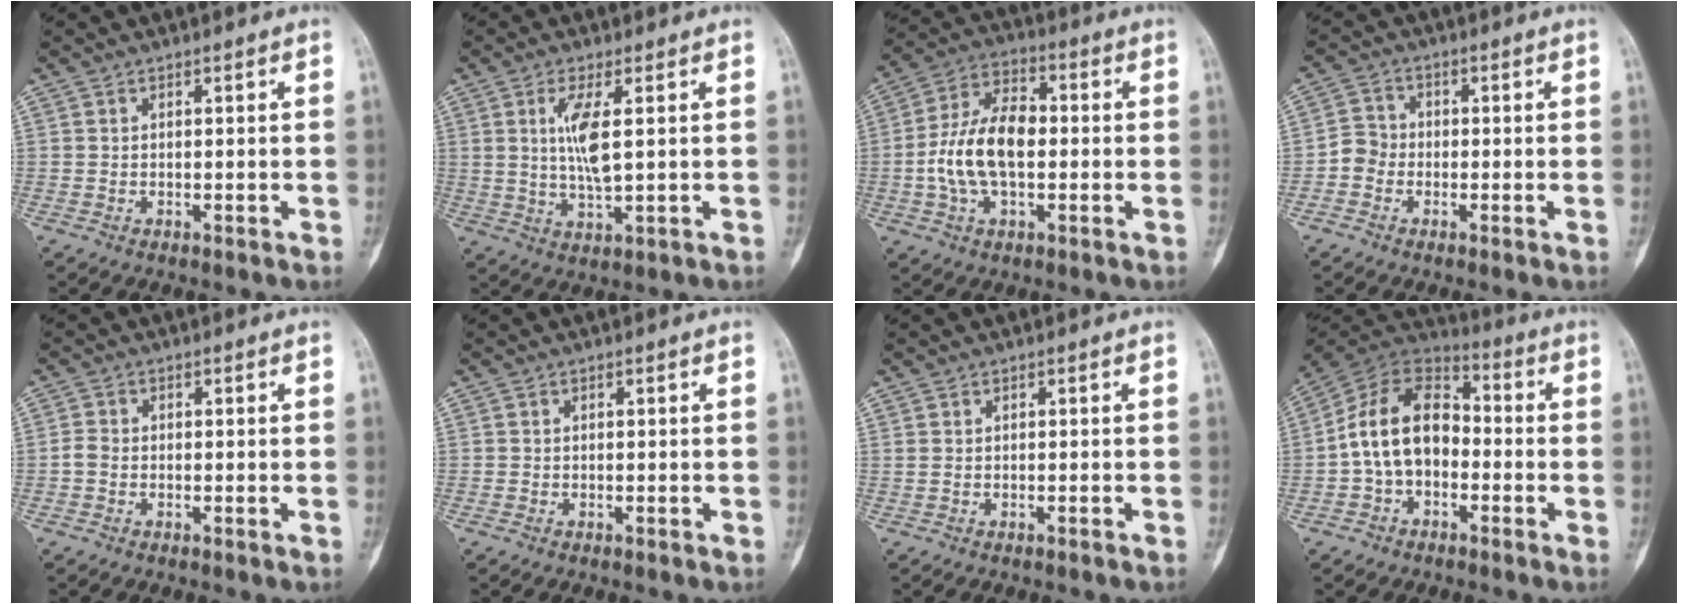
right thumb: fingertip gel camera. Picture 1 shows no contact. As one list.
[{"total": 6.7, "force": [1.4, 1.4, 6.4], "torque": [-0.139, -0.016, 0.033]}, {"total": 13.2, "force": [-0.9, 7.3, 11.0], "torque": [-0.212, 0.030, -0.019]}, {"total": 3.5, "force": [-1.3, 3.0, 1.2], "torque": [-0.008, 0.011, -0.039]}, {"total": 1.7, "force": [-0.5, 1.2, 1.1], "torque": [-0.022, 0.001, -0.017]}, {"total": 0.0}, {"total": 0.0}, {"total": 14.5, "force": [-1.9, 10.0, 10.2], "torque": [-0.167, 0.046, -0.045]}]